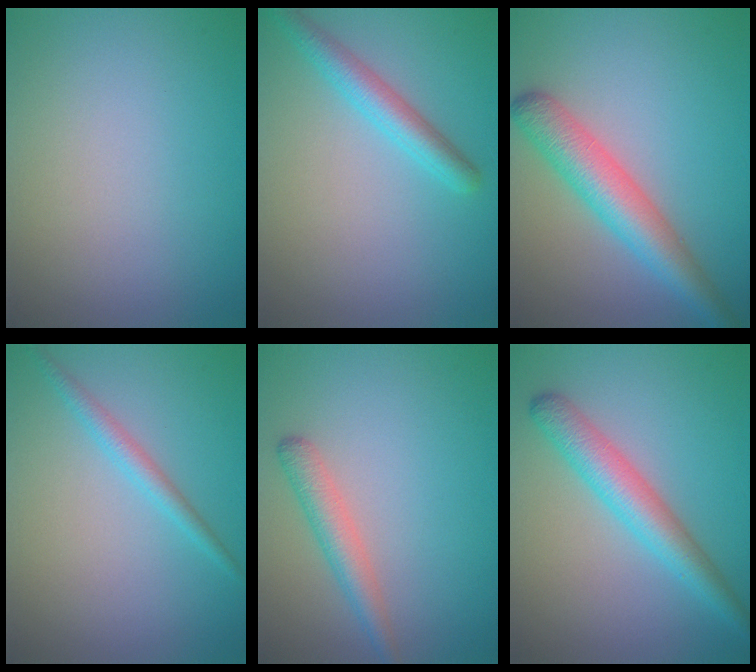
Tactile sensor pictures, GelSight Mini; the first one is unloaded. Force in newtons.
{"total": 2.9, "press": 2.9, "slide": 0.1}
{"total": 5.4, "press": 5.4, "slide": 0.1}
{"total": 1.8, "press": 1.8, "slide": 0.1}
{"total": 2.6, "press": 2.6, "slide": 0.0}
{"total": 4.3, "press": 4.3, "slide": 0.1}